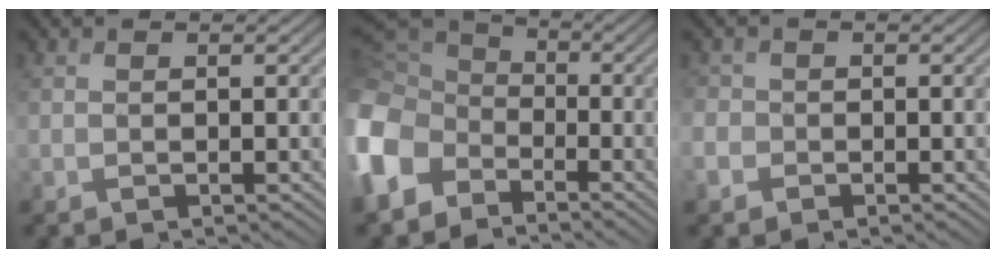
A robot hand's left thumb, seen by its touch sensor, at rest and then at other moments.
{"total": 12.9, "force": [-5.1, 9.5, 7.0], "torque": [-0.231, -0.034, -0.109]}
{"total": 2.3, "force": [-0.9, 2.1, 0.4], "torque": [-0.018, -0.004, -0.022]}